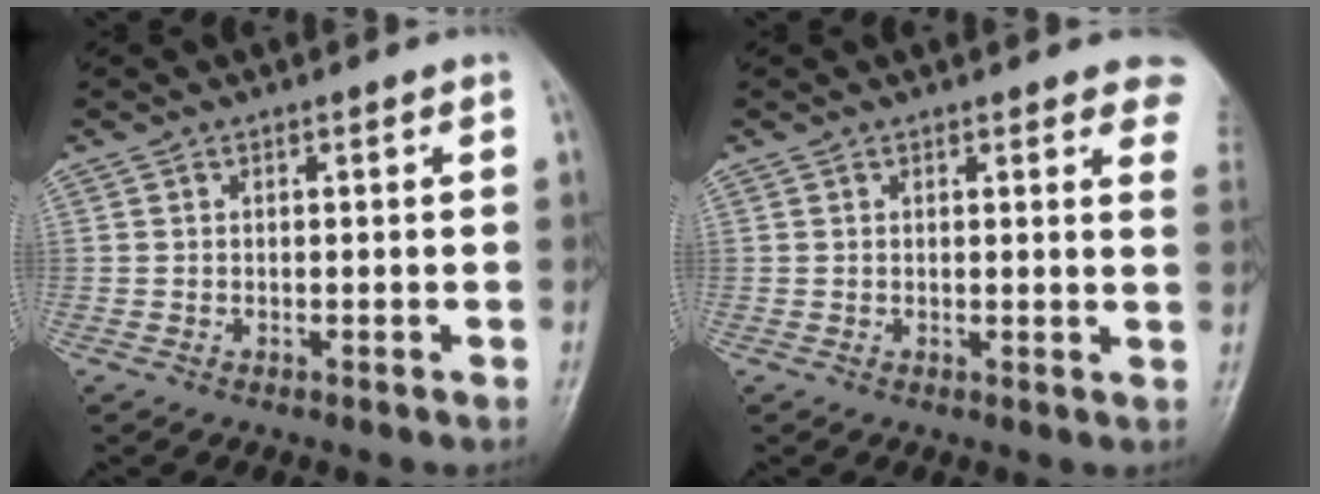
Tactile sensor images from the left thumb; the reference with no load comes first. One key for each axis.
{"total": 6.6, "fx": 5.1, "fy": 2.0, "fz": 3.6, "tx": -0.013, "ty": -0.017, "tz": 0.040}